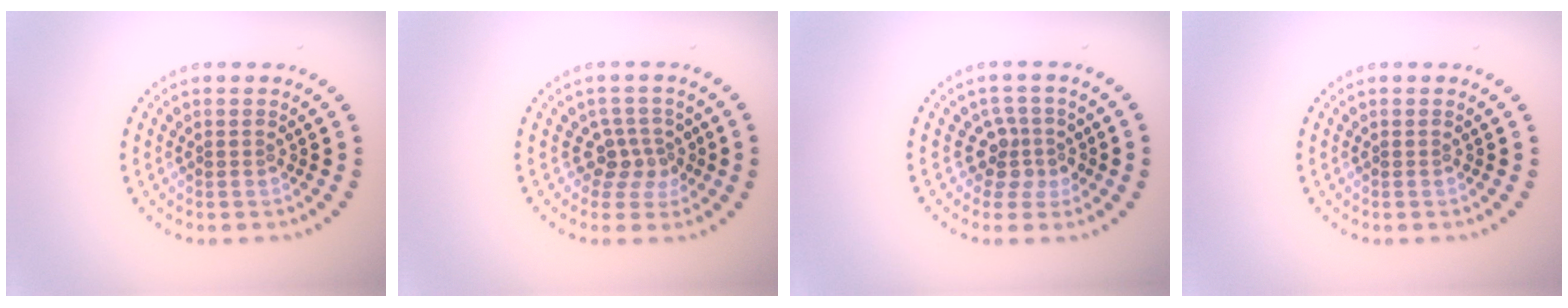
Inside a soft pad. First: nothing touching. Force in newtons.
{"total": 2.6, "press": 2.0, "slide": 1.8}
{"total": 2.7, "press": 2.0, "slide": 1.9}
{"total": 0.0}